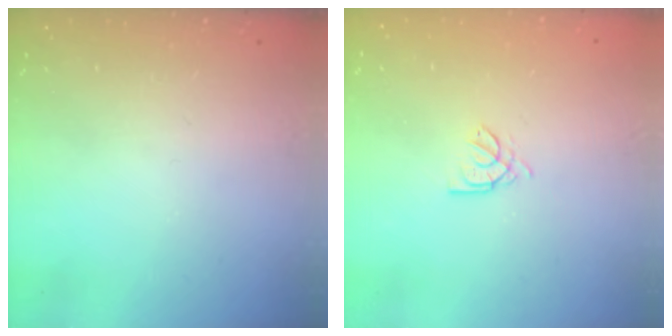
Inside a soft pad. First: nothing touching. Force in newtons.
{"total": 2.2, "press": 2.2, "slide": 0.6}